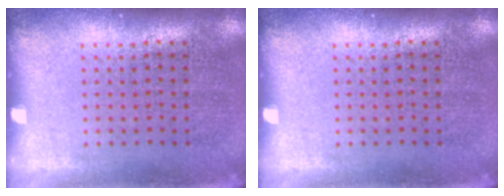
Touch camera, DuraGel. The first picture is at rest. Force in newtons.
{"total": 0.0}